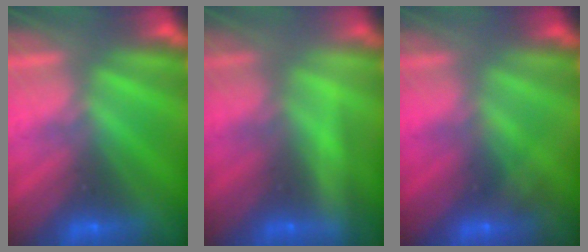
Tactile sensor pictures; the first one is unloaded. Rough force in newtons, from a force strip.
{"total": 2.2}
{"total": 1.8}